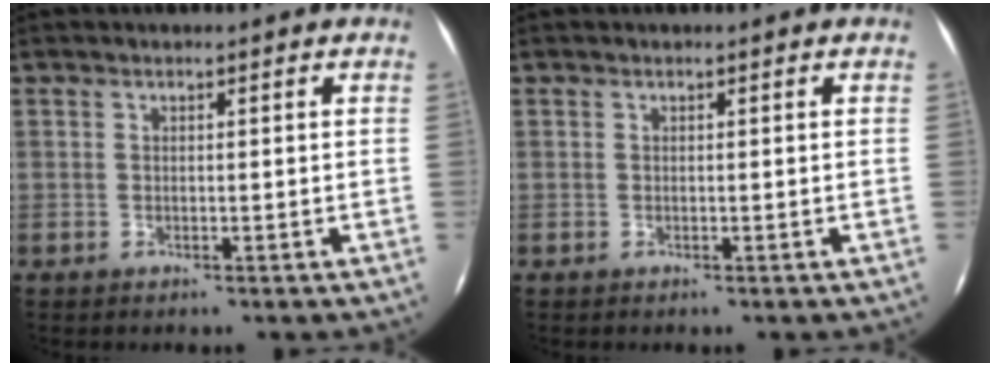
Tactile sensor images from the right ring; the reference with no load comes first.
{"total": 0.0}